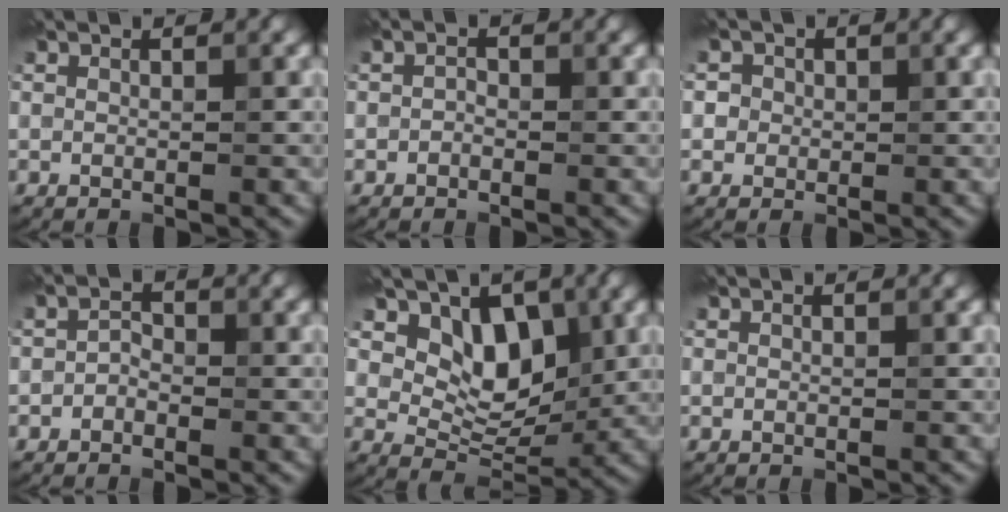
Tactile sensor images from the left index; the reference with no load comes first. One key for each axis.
{"total": 0.7, "fx": -0.4, "fy": 0.4, "fz": 0.3, "tx": -0.005, "ty": 0.007, "tz": -0.010}
{"total": 2.2, "fx": 0.7, "fy": 2.0, "fz": 0.6, "tx": 0.011, "ty": 0.013, "tz": -0.014}
{"total": 1.1, "fx": -0.7, "fy": 0.7, "fz": 0.5, "tx": -0.009, "ty": 0.010, "tz": -0.016}
{"total": 5.7, "fx": 2.2, "fy": 3.8, "fz": 3.6, "tx": -0.049, "ty": -0.009, "tz": 0.031}
{"total": 0.0}